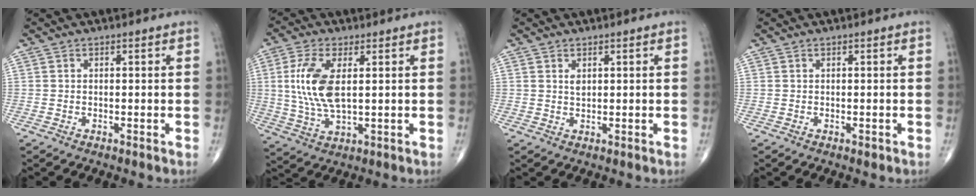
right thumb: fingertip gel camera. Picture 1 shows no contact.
{"total": 10.9, "force": [1.7, 4.9, 9.6], "torque": [-0.216, -0.006, 0.038]}
{"total": 1.4, "force": [0.5, 0.8, 1.0], "torque": [-0.015, -0.002, 0.012]}
{"total": 0.6, "force": [-0.3, 0.3, 0.4], "torque": [-0.006, -0.001, -0.006]}